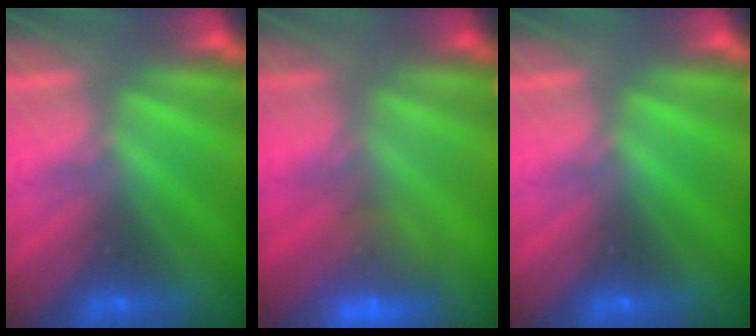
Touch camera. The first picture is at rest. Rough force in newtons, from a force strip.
{"total": 7.5}
{"total": 0.0}